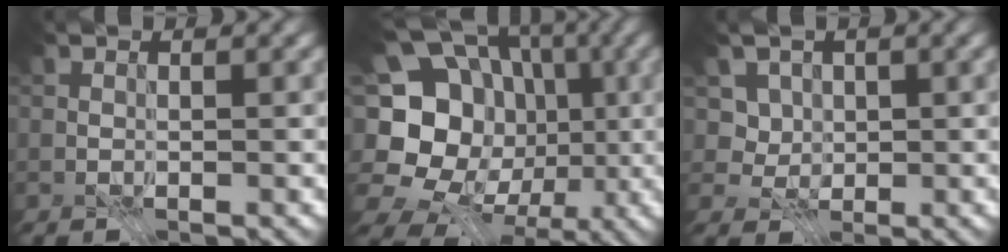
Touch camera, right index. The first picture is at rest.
{"total": 16.7, "force": [-3.0, 14.7, 7.2], "torque": [-0.152, 0.033, -0.076]}
{"total": 3.4, "force": [0.9, 3.1, 1.3], "torque": [-0.025, -0.008, 0.015]}